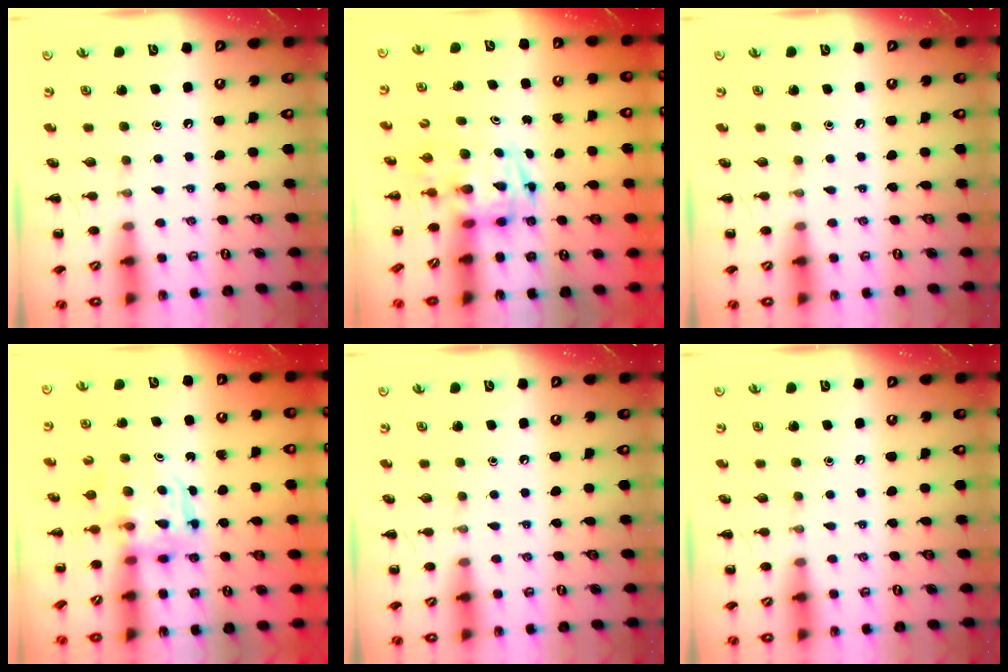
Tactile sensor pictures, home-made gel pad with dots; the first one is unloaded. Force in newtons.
{"total": 2.8, "press": 2.7, "slide": 0.5}
{"total": 0.0}
{"total": 3.6, "press": 3.6, "slide": 0.2}
{"total": 0.0}
{"total": 0.0}